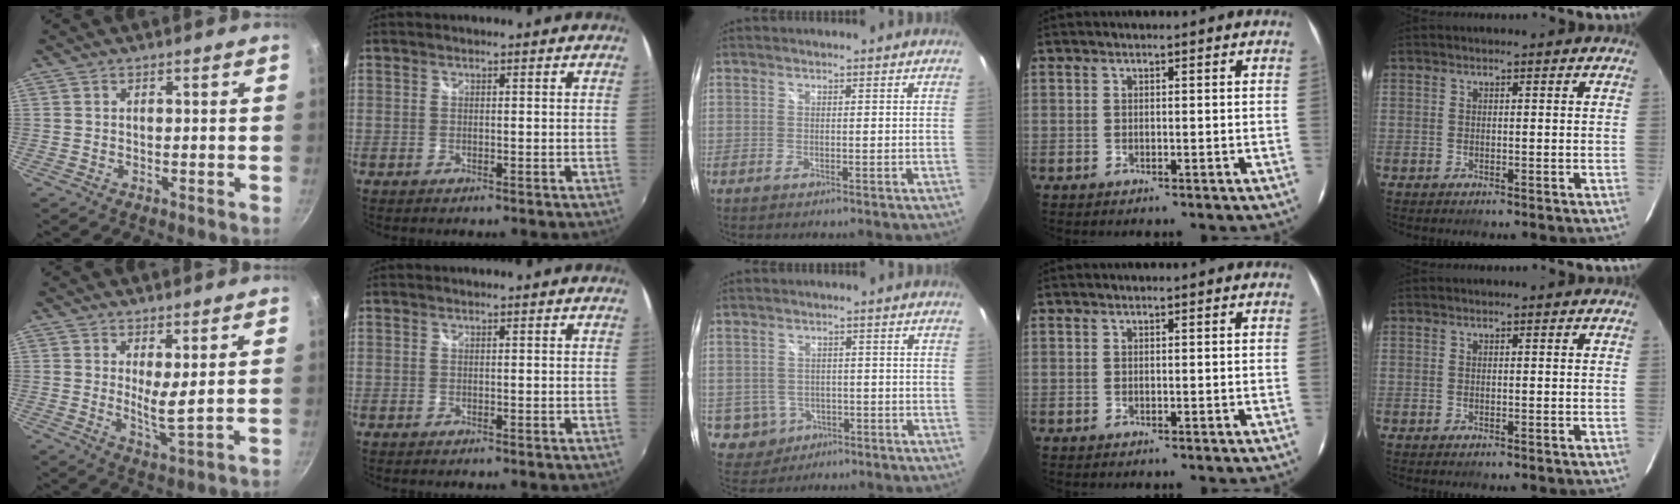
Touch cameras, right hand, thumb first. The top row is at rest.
{"thumb": {"total": 4.9, "force": [1.9, 0.8, 4.4], "torque": [-0.078, -0.039, 0.030]}, "middle": {"total": 6.1, "force": [-1.8, 5.6, 1.7], "torque": [-0.052, 0.003, -0.010]}}